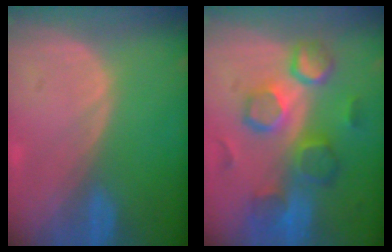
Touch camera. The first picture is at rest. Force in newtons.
{"total": 10.0, "press": 9.3, "slide": 3.6}